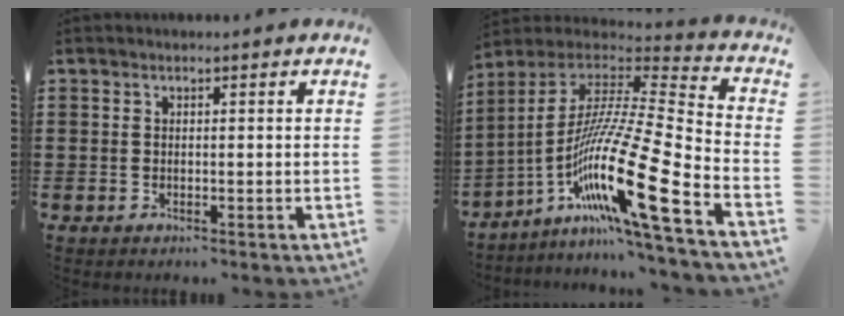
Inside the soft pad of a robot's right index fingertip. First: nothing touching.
{"total": 20.2, "force": [-9.2, 2.1, 17.9], "torque": [-0.360, -0.012, -0.175]}